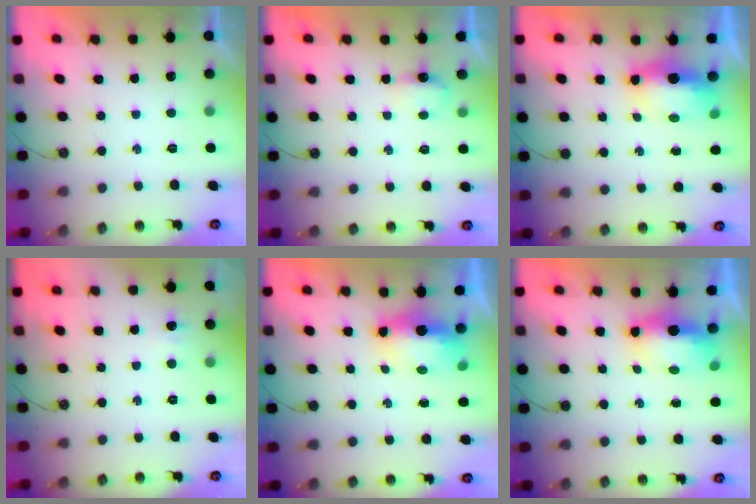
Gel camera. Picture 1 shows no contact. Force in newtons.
{"total": 3.5, "press": 3.4, "slide": 0.7}
{"total": 7.7, "press": 7.7, "slide": 0.4}
{"total": 3.6, "press": 3.5, "slide": 0.8}
{"total": 7.7, "press": 7.7, "slide": 0.4}
{"total": 7.7, "press": 7.7, "slide": 0.4}